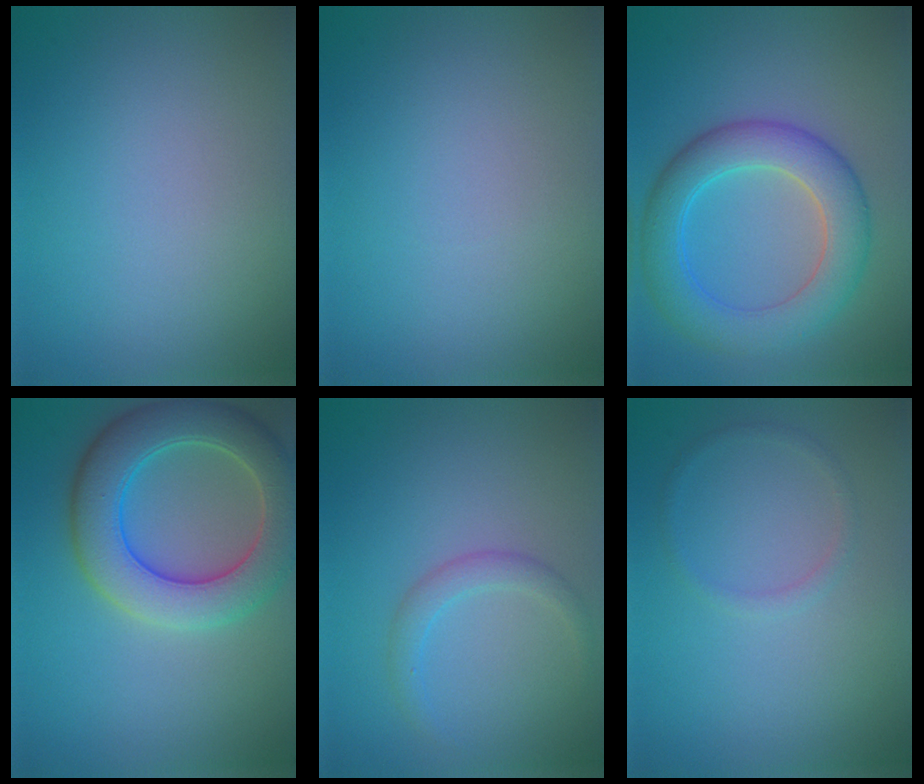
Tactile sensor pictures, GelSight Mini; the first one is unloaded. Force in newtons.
{"total": 0.0}
{"total": 6.4, "press": 6.4, "slide": 0.1}
{"total": 7.8, "press": 7.8, "slide": 0.5}
{"total": 1.7, "press": 1.7, "slide": 0.1}
{"total": 1.0, "press": 0.9, "slide": 0.2}